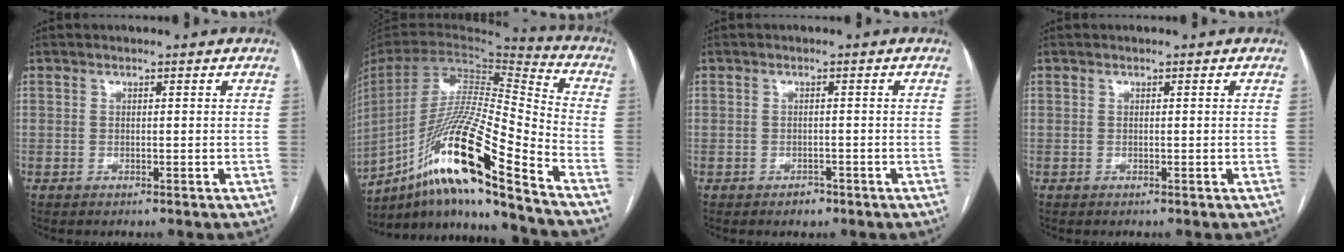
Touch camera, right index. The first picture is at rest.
{"total": 21.8, "force": [-14.4, 0.0, 16.4], "torque": [-0.323, -0.016, -0.269]}
{"total": 1.8, "force": [-1.2, 1.2, 0.5], "torque": [-0.008, 0.002, -0.014]}
{"total": 0.0}